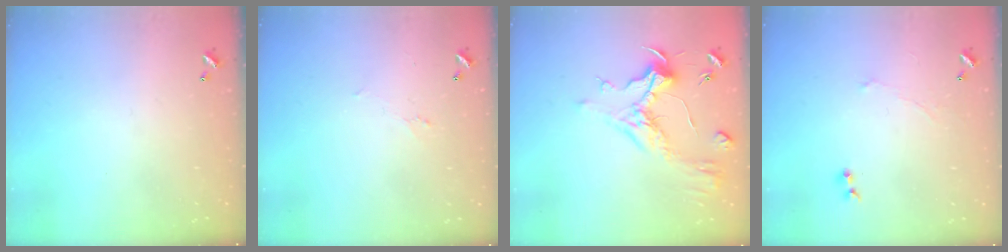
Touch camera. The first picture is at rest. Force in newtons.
{"total": 0.8, "press": 0.5, "slide": 0.6}
{"total": 1.1, "press": 0.2, "slide": 1.1}
{"total": 0.8, "press": 0.4, "slide": 0.7}